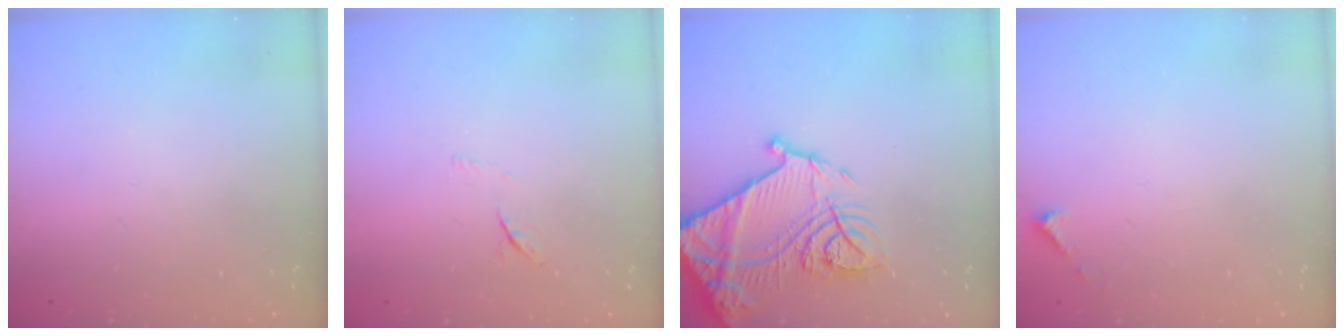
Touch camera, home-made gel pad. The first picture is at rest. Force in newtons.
{"total": 4.2, "press": 4.0, "slide": 1.4}
{"total": 22.6, "press": 22.5, "slide": 2.0}
{"total": 2.1, "press": 2.1, "slide": 0.2}